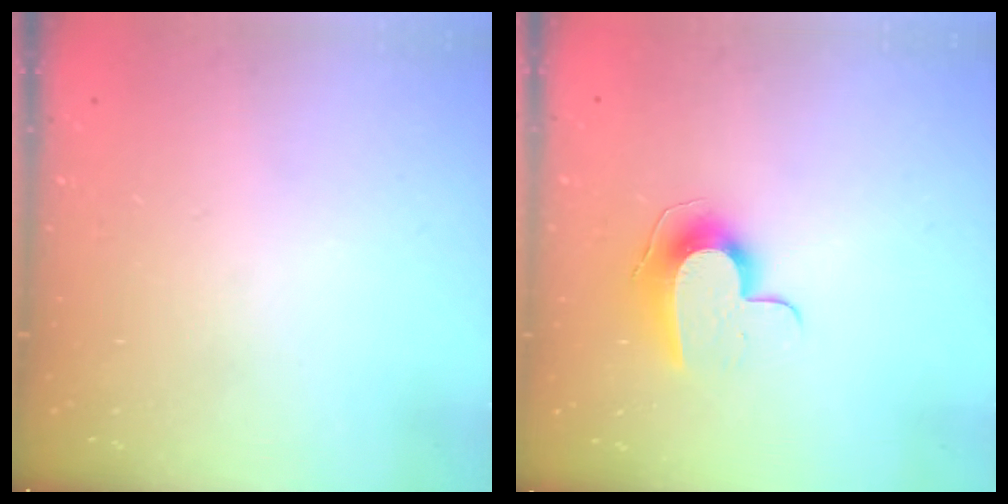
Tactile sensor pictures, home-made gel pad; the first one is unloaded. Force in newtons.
{"total": 9.9, "press": 9.9, "slide": 0.3}